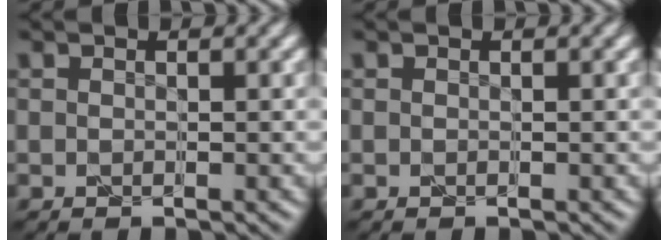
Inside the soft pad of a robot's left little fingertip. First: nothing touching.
{"total": 0.0}